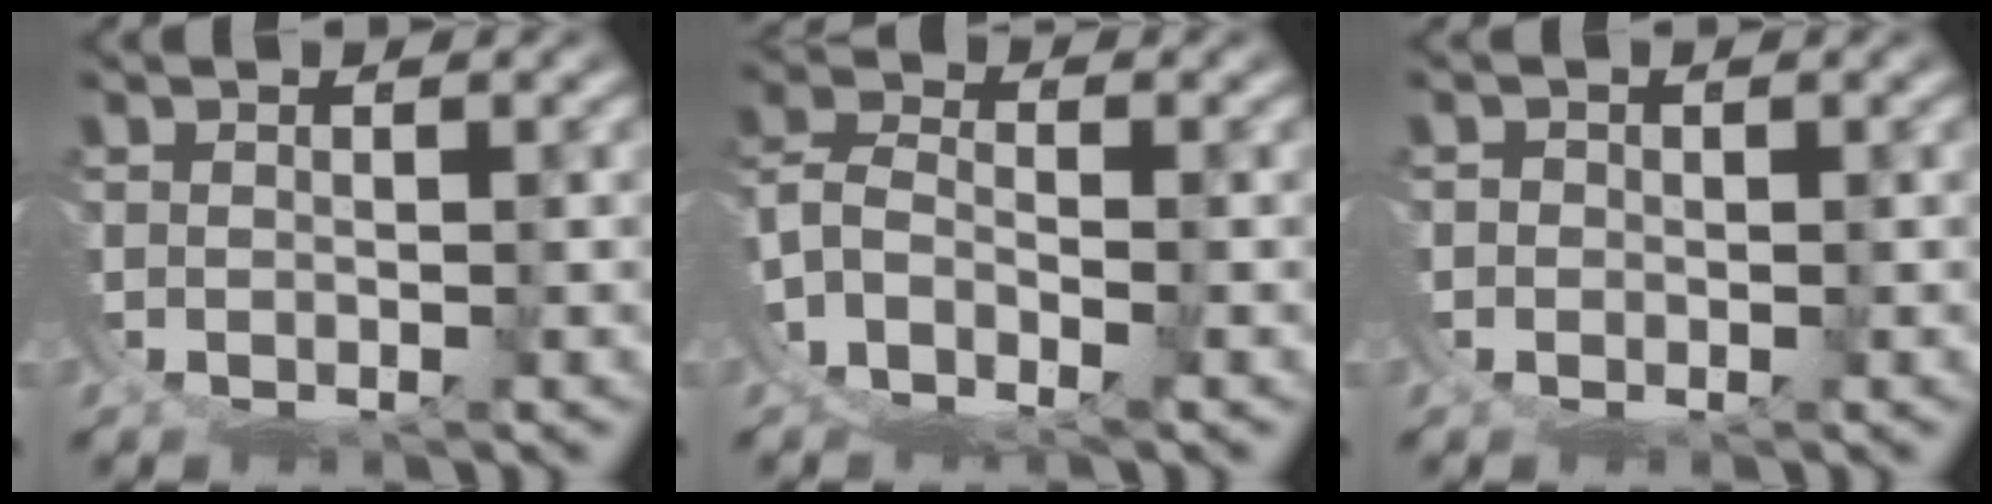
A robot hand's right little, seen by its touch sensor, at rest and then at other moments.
{"total": 8.0, "force": [-3.8, 6.1, 3.7], "torque": [-0.099, -0.030, -0.072]}
{"total": 1.9, "force": [-0.4, 1.8, 0.5], "torque": [-0.028, -0.008, -0.010]}